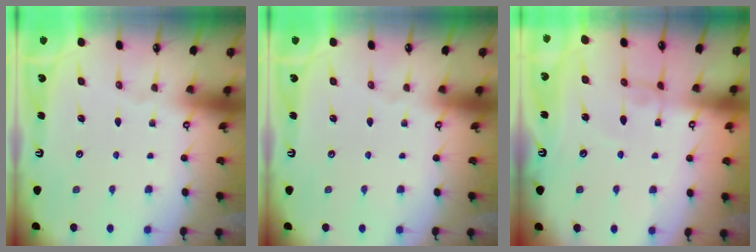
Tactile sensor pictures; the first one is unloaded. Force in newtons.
{"total": 0.0}
{"total": 2.9, "press": 2.9, "slide": 0.1}